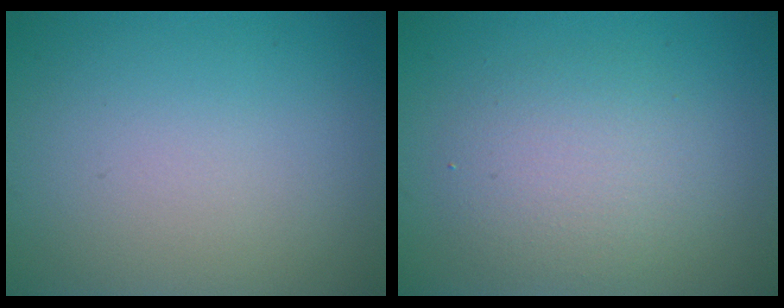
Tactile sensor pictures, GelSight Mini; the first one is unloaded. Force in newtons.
{"total": 3.7, "press": 3.6, "slide": 0.3}